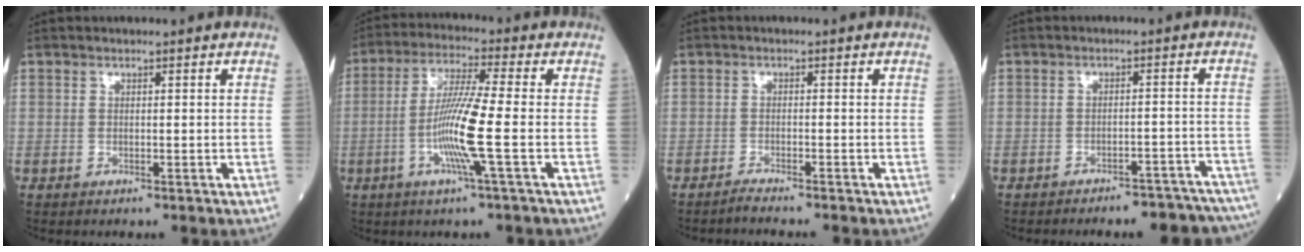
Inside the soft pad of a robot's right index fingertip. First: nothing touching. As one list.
[{"total": 9.6, "force": [-2.2, -1.1, 9.3], "torque": [-0.183, -0.010, -0.046]}, {"total": 2.3, "force": [-2.1, -0.5, 0.8], "torque": [-0.013, 0.000, -0.031]}, {"total": 12.0, "force": [-11.2, 2.4, 3.6], "torque": [-0.023, 0.017, -0.119]}]